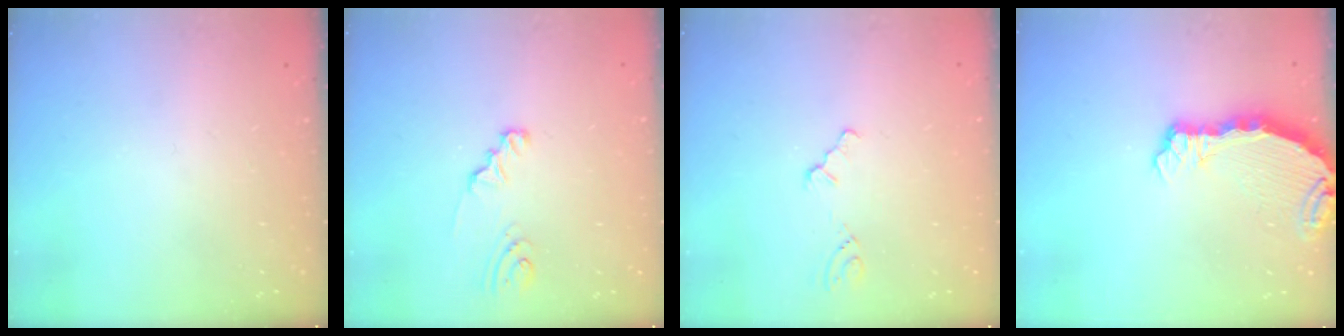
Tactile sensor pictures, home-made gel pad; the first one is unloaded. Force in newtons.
{"total": 2.3, "press": 2.3, "slide": 0.1}
{"total": 1.3, "press": 1.3, "slide": 0.3}
{"total": 5.8, "press": 5.7, "slide": 1.2}